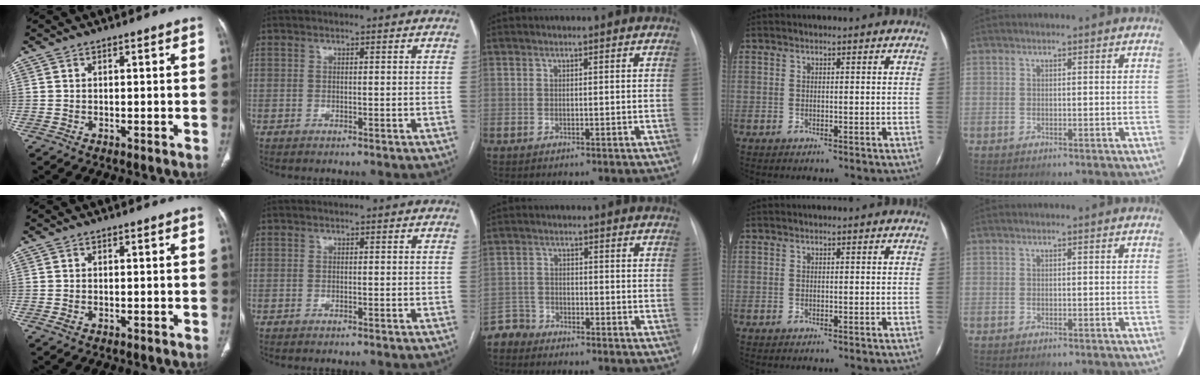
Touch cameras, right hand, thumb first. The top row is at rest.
{"thumb": {"total": 1.1, "force": [-0.3, 0.7, 0.8], "torque": [-0.022, 0.003, -0.005]}, "middle": {"total": 3.0, "force": [-2.8, 0.6, -1.1], "torque": [0.026, -0.008, -0.054]}}